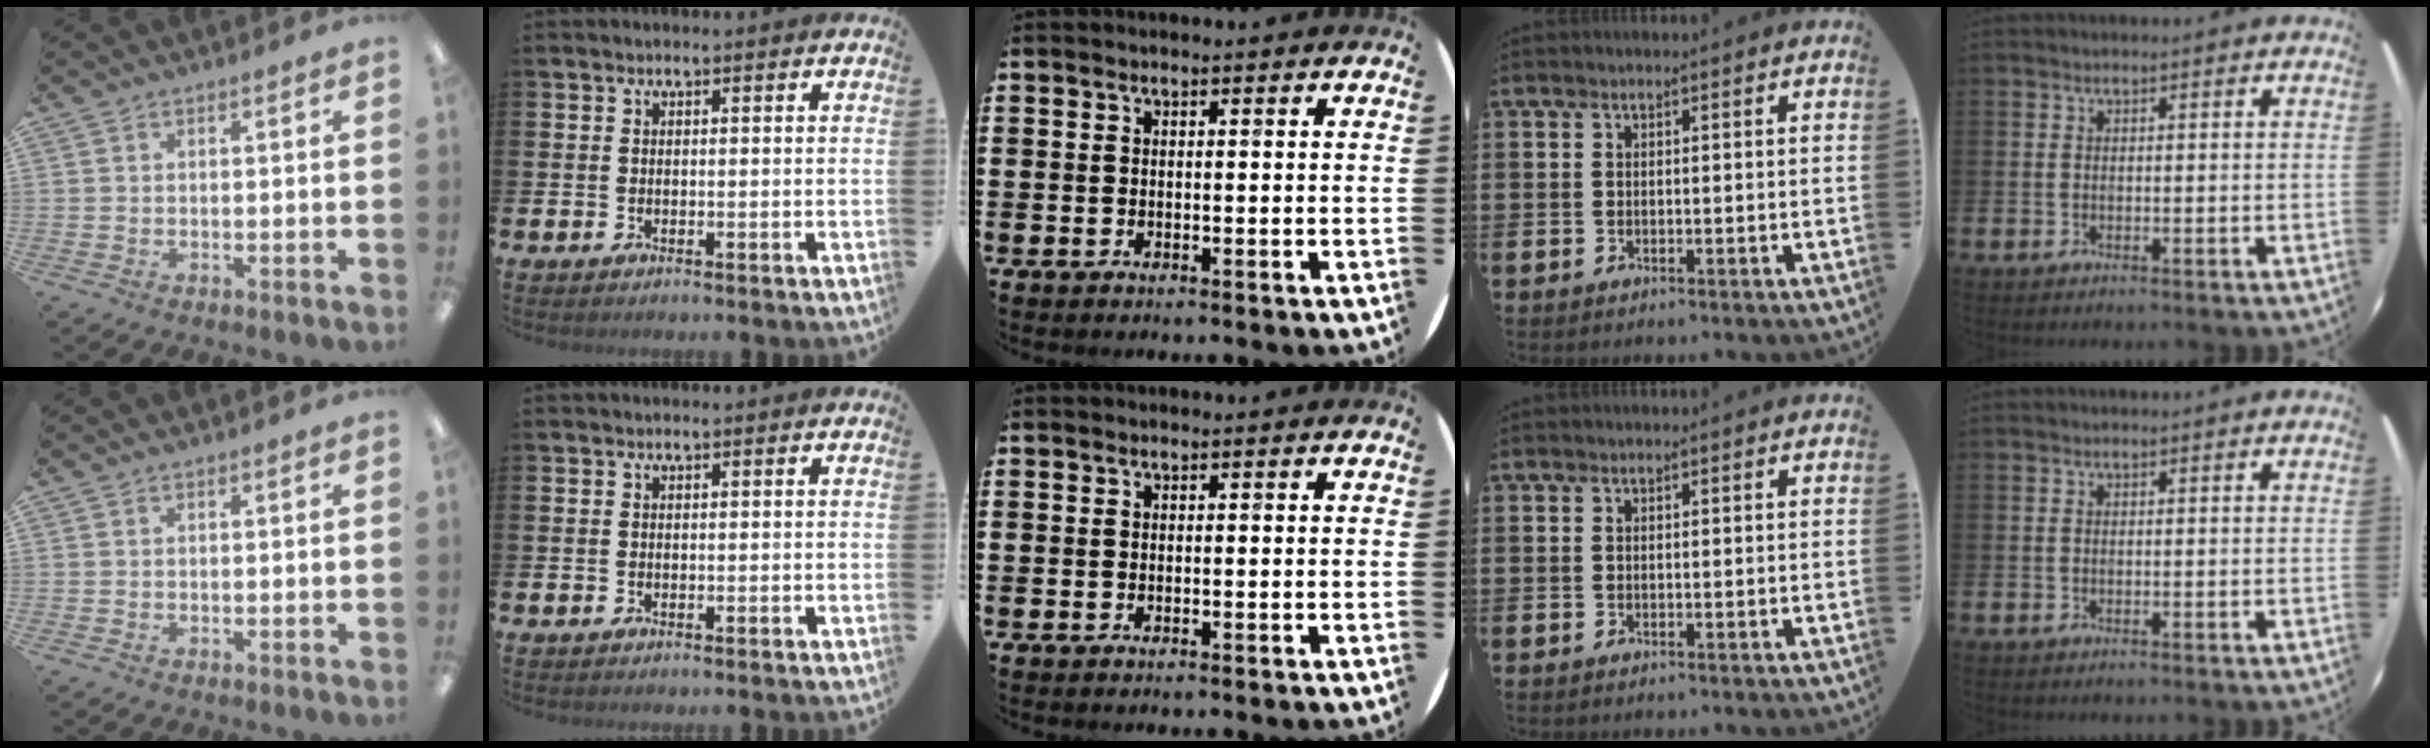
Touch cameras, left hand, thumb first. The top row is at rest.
{}